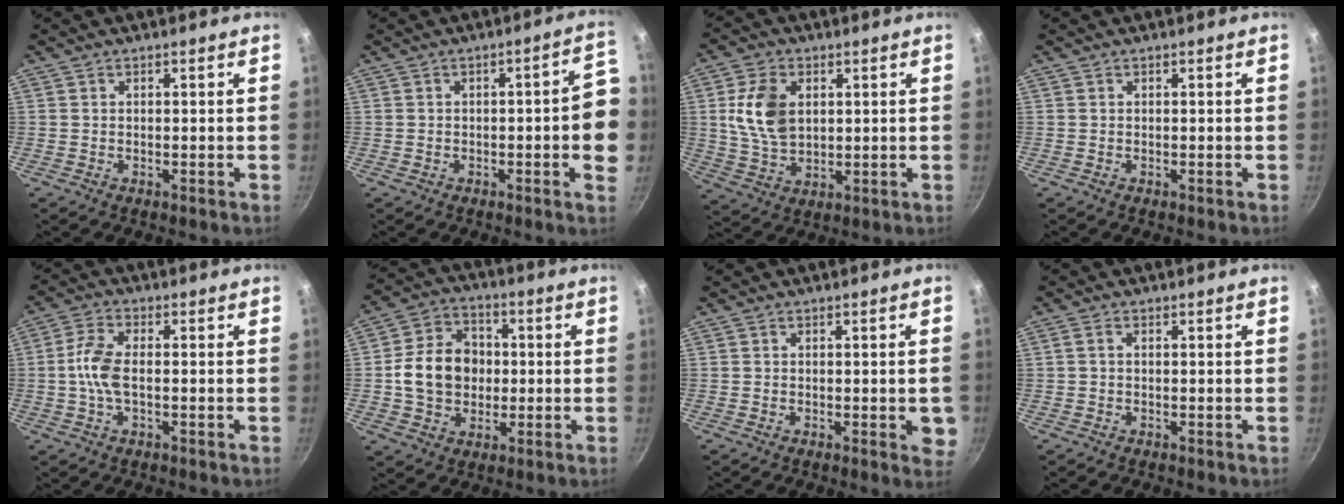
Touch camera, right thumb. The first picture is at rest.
{"total": 9.0, "force": [-0.8, 2.7, 8.5], "torque": [-0.080, 0.024, -0.012]}
{"total": 10.6, "force": [2.3, 7.0, 7.6], "torque": [-0.130, -0.010, 0.046]}
{"total": 0.0}
{"total": 6.5, "force": [-0.6, 3.2, 5.6], "torque": [-0.122, 0.015, -0.018]}
{"total": 13.0, "force": [0.0, 10.6, 7.6], "torque": [-0.107, 0.021, -0.007]}
{"total": 4.1, "force": [-0.7, 1.5, 3.7], "torque": [-0.037, -0.005, -0.010]}
{"total": 1.1, "force": [0.0, 0.7, 0.9], "torque": [-0.021, 0.005, 0.001]}